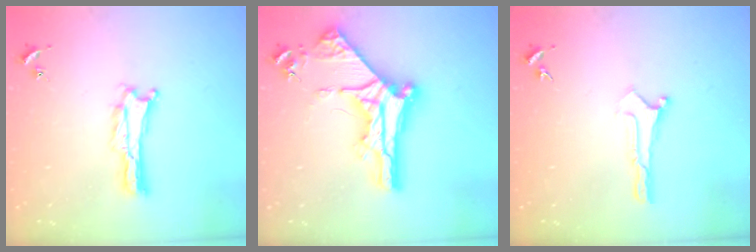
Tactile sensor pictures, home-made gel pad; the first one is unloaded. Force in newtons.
{"total": 10.5, "press": 10.5, "slide": 1.2}
{"total": 0.0}